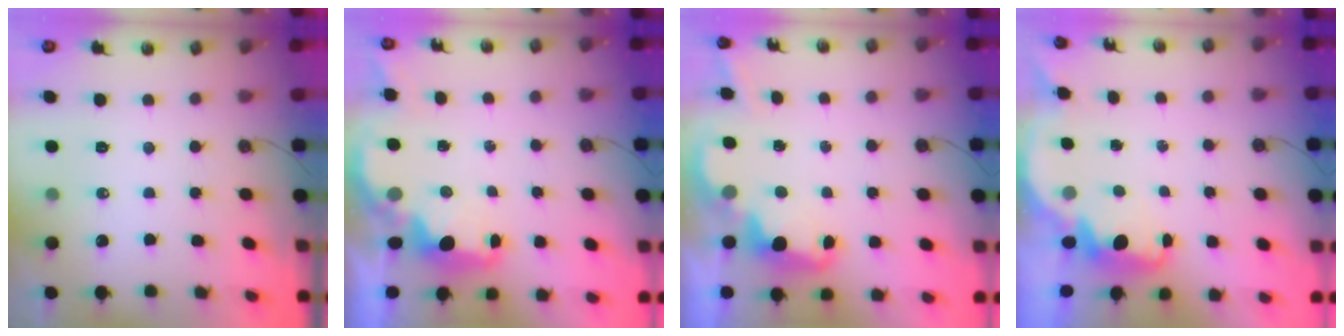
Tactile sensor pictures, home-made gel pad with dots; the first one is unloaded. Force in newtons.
{"total": 2.8, "press": 2.7, "slide": 0.4}
{"total": 2.4, "press": 2.3, "slide": 0.7}
{"total": 2.4, "press": 2.4, "slide": 0.6}